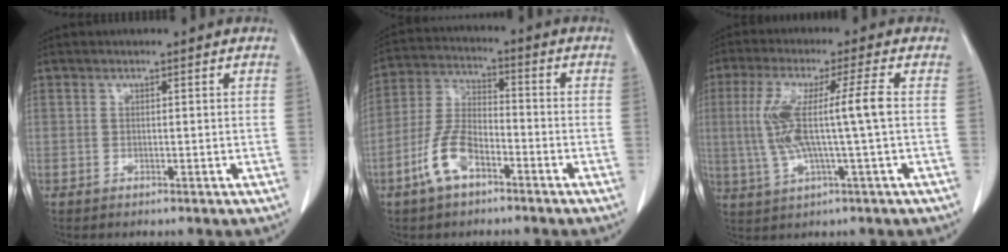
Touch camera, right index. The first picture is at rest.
{"total": 8.5, "force": [-4.6, 3.8, 6.0], "torque": [-0.136, 0.009, -0.091]}
{"total": 10.5, "force": [0.4, -0.4, 10.5], "torque": [-0.221, 0.012, 0.007]}